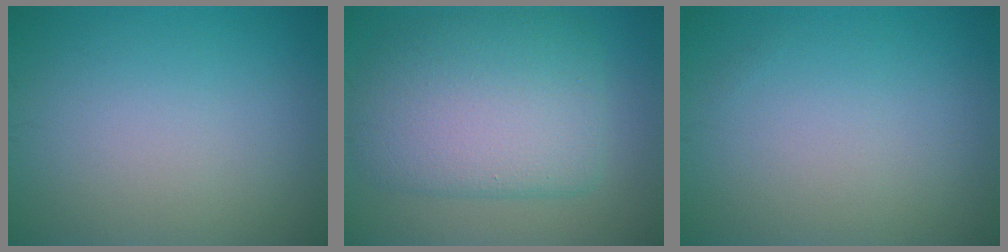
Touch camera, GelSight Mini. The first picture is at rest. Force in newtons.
{"total": 8.5, "press": 8.4, "slide": 0.7}
{"total": 0.0}